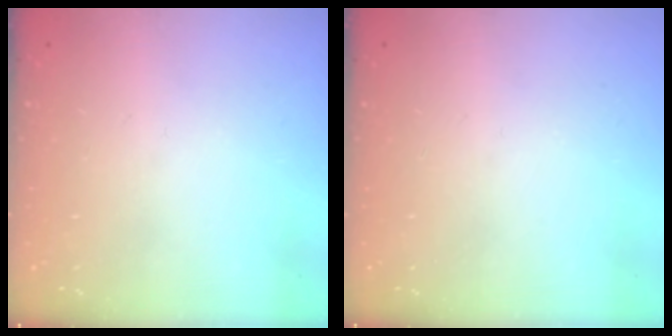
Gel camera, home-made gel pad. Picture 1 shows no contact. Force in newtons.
{"total": 0.0}